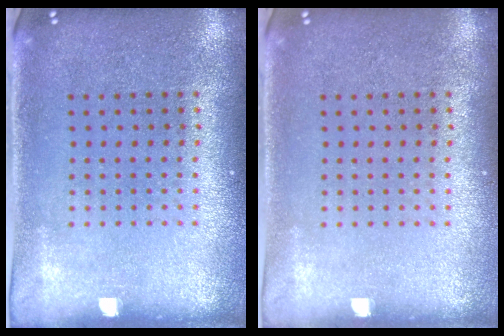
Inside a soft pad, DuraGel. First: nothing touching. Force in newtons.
{"total": 0.0}